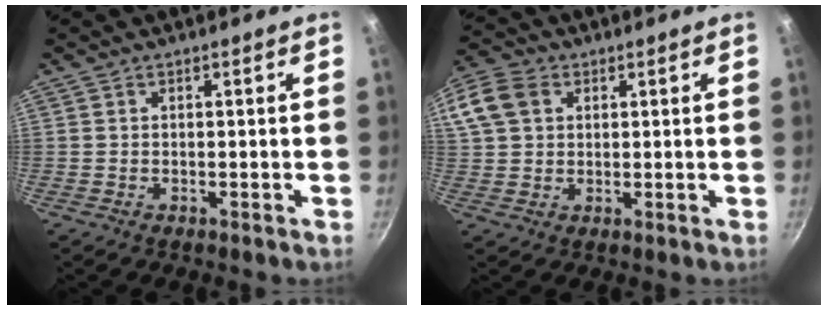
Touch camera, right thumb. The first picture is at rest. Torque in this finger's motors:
{"motor_torque": [-0.03, 0.92, 0.27, -0.19, 0.07]}